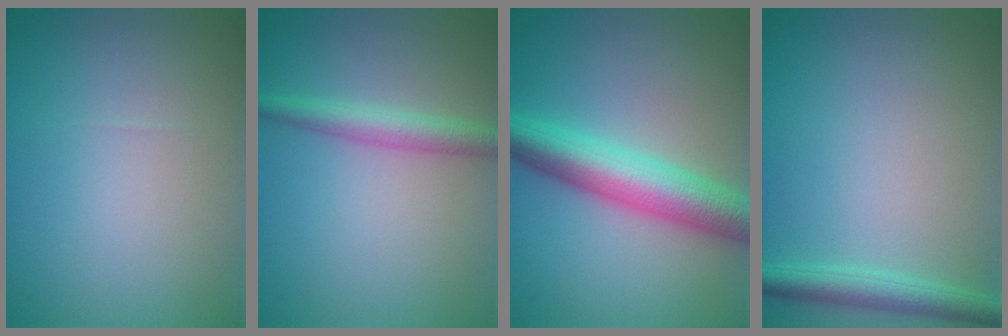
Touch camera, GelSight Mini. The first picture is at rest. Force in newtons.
{"total": 2.7, "press": 2.7, "slide": 0.1}
{"total": 6.8, "press": 6.8, "slide": 0.0}
{"total": 2.7, "press": 2.7, "slide": 0.1}